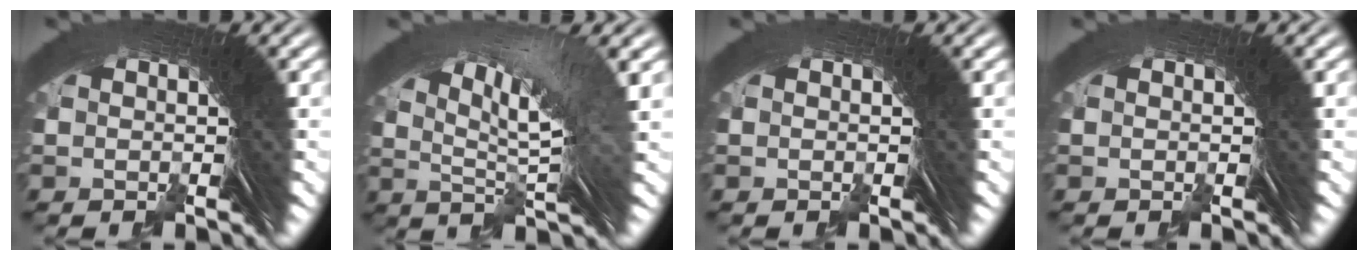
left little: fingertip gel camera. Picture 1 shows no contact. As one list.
[{"total": 5.6, "force": [2.2, 0.6, 5.1], "torque": [-0.069, 0.015, 0.035]}, {"total": 0.0}, {"total": 0.0}]